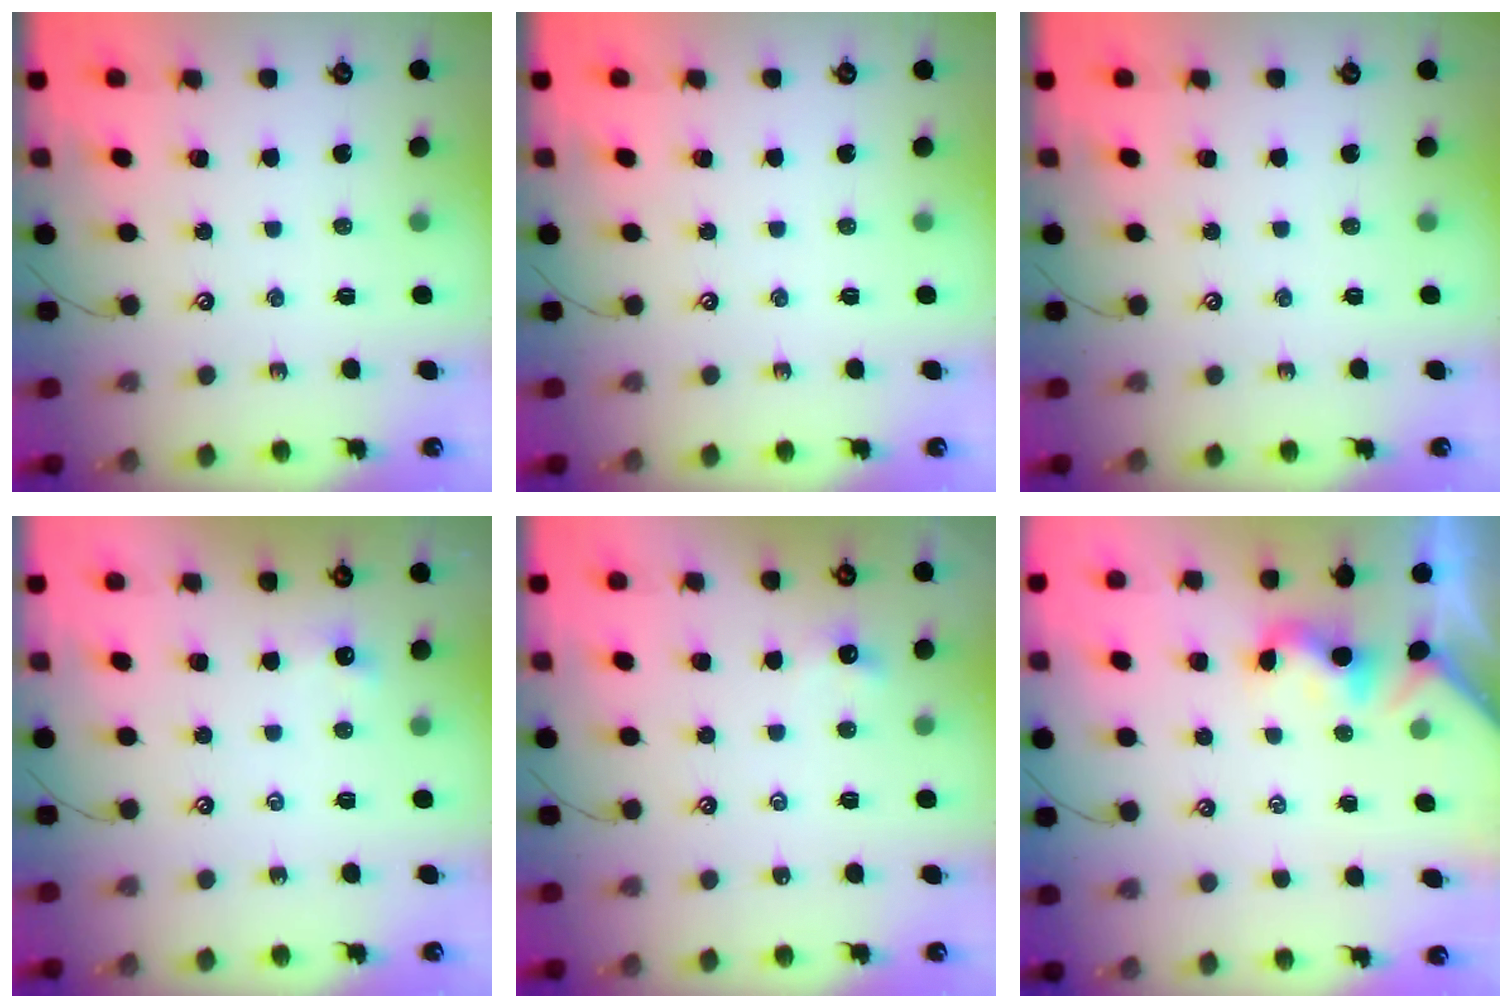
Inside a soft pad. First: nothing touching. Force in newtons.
{"total": 0.0}
{"total": 0.0}
{"total": 3.0, "press": 3.0, "slide": 0.5}
{"total": 0.9, "press": 0.8, "slide": 0.5}
{"total": 1.9, "press": 1.8, "slide": 0.6}